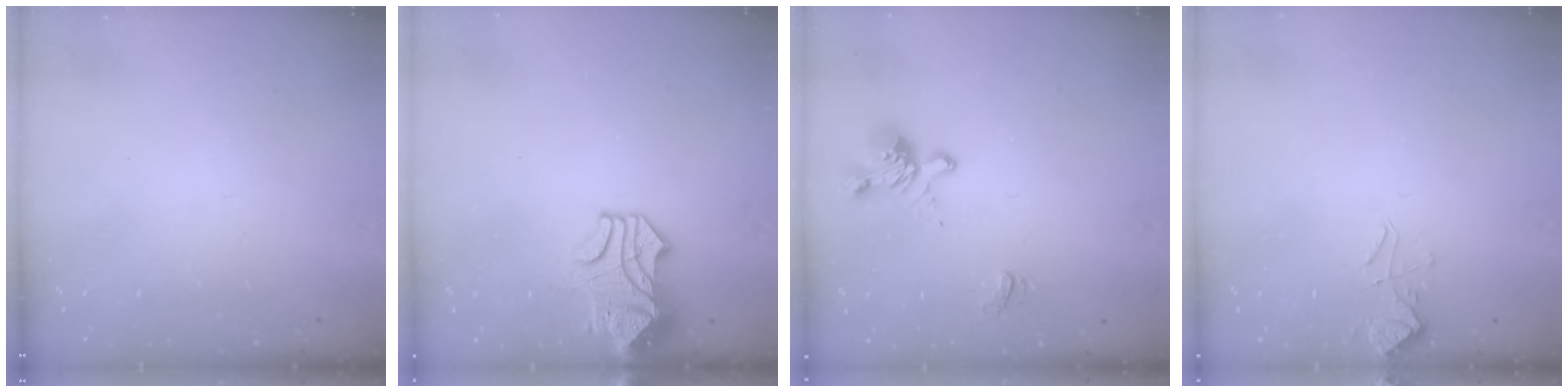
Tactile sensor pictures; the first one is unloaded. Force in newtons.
{"total": 2.2, "press": 1.9, "slide": 1.1}
{"total": 1.4, "press": 0.2, "slide": 1.4}
{"total": 2.8, "press": 2.8, "slide": 0.5}